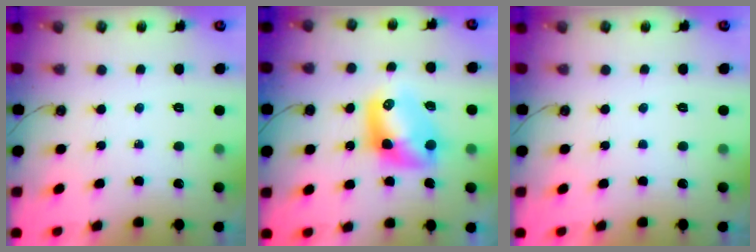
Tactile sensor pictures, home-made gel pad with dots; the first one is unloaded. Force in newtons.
{"total": 9.8, "press": 9.7, "slide": 1.0}
{"total": 0.0}